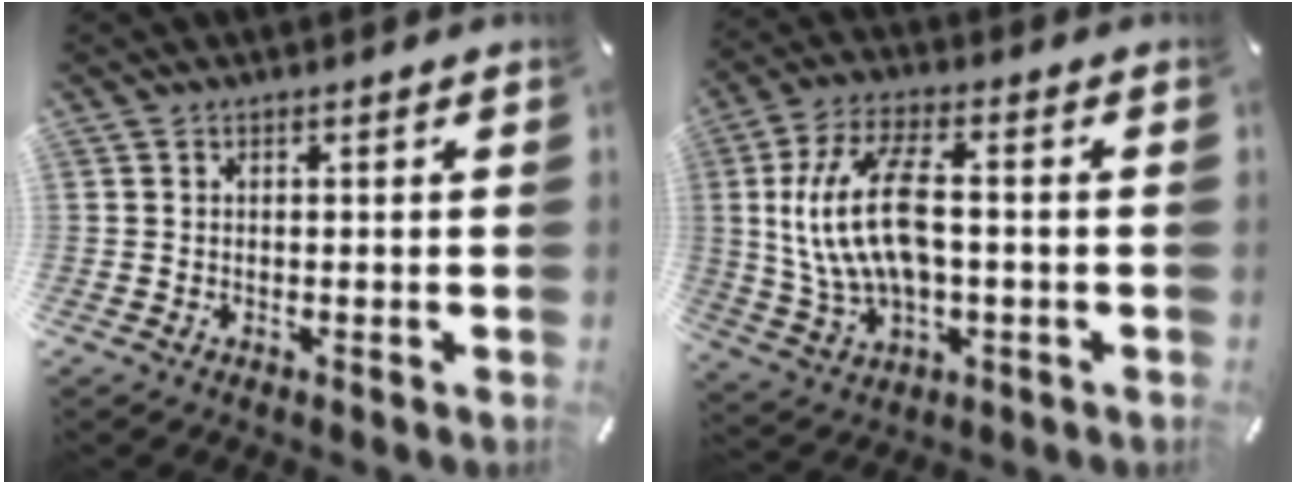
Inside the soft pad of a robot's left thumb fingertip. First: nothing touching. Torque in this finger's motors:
{"motor_torque": [0.14, 1.63, 1.70, -1.07, 0.76]}